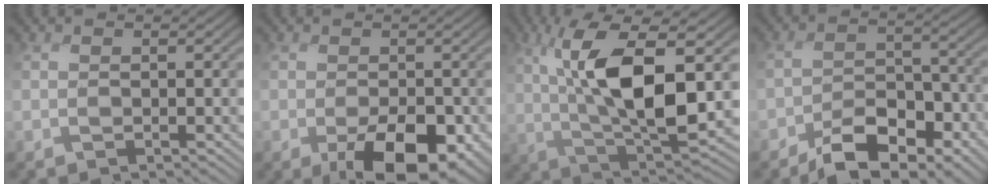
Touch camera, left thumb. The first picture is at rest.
{"total": 8.5, "force": [-3.9, 4.2, 6.2], "torque": [-0.116, -0.023, -0.057]}
{"total": 11.7, "force": [1.7, 4.5, 10.7], "torque": [-0.206, 0.000, 0.027]}
{"total": 8.5, "force": [-5.9, 4.2, 4.4], "torque": [-0.064, -0.014, -0.106]}